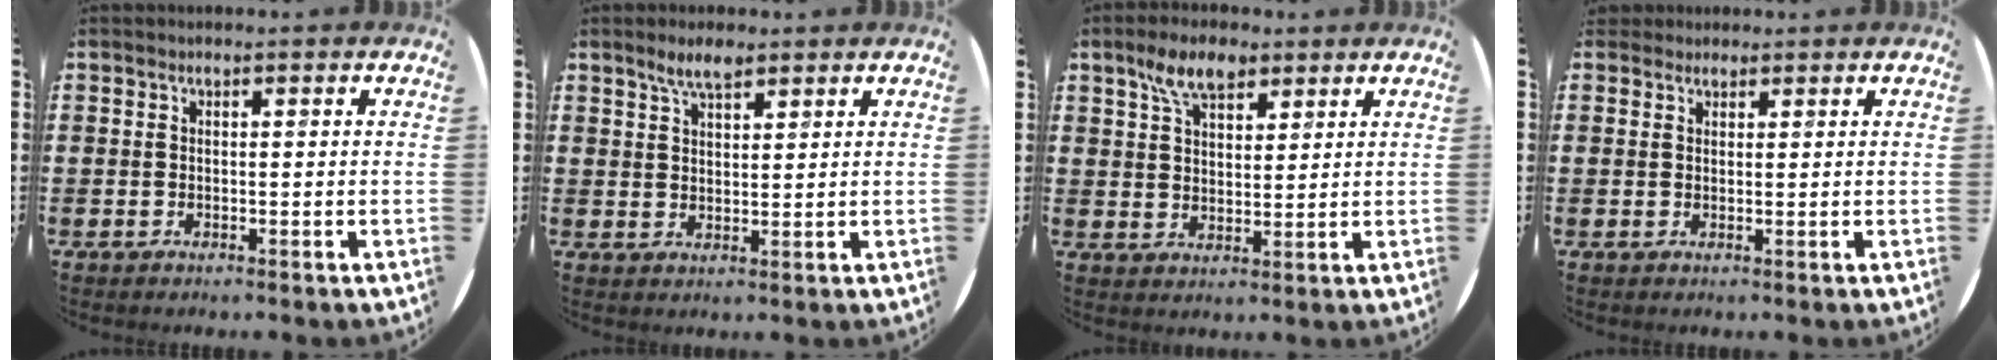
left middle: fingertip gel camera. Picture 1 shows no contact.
{"total": 3.6, "force": [2.8, 1.2, 1.9], "torque": [-0.034, 0.002, 0.050]}
{"total": 6.1, "force": [4.1, 2.9, 3.4], "torque": [-0.061, 0.001, 0.072]}
{"total": 1.3, "force": [1.2, 0.5, -0.1], "torque": [0.007, 0.001, 0.022]}